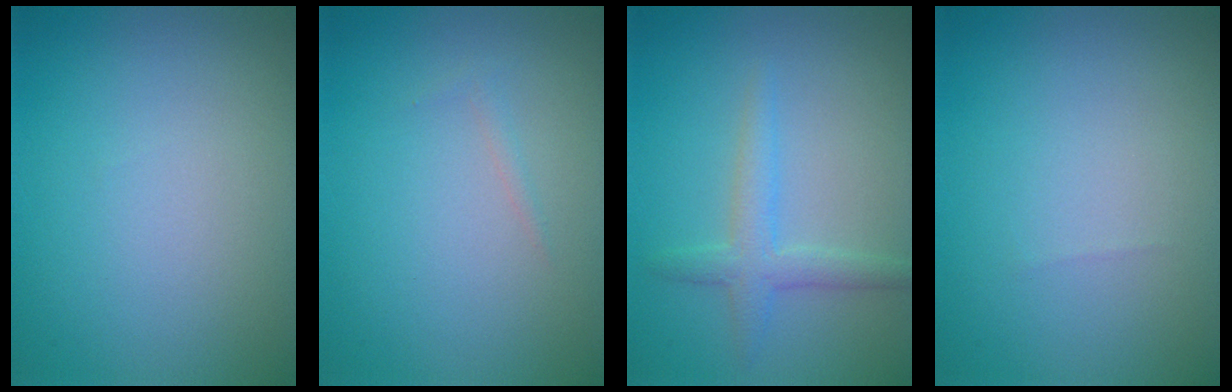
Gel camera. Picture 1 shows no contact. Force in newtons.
{"total": 0.6, "press": 0.5, "slide": 0.1}
{"total": 2.3, "press": 2.3, "slide": 0.1}
{"total": 0.0}